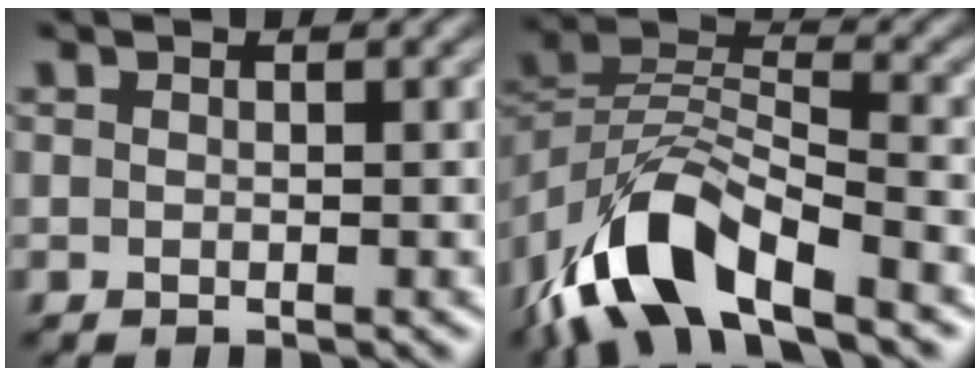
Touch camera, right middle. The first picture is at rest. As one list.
[{"total": 10.1, "force": [-6.4, 4.0, 6.7], "torque": [-0.128, 0.006, -0.131]}]